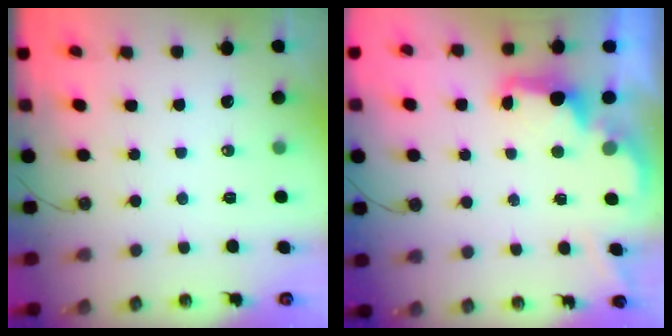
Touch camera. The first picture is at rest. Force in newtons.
{"total": 2.7, "press": 2.6, "slide": 0.8}